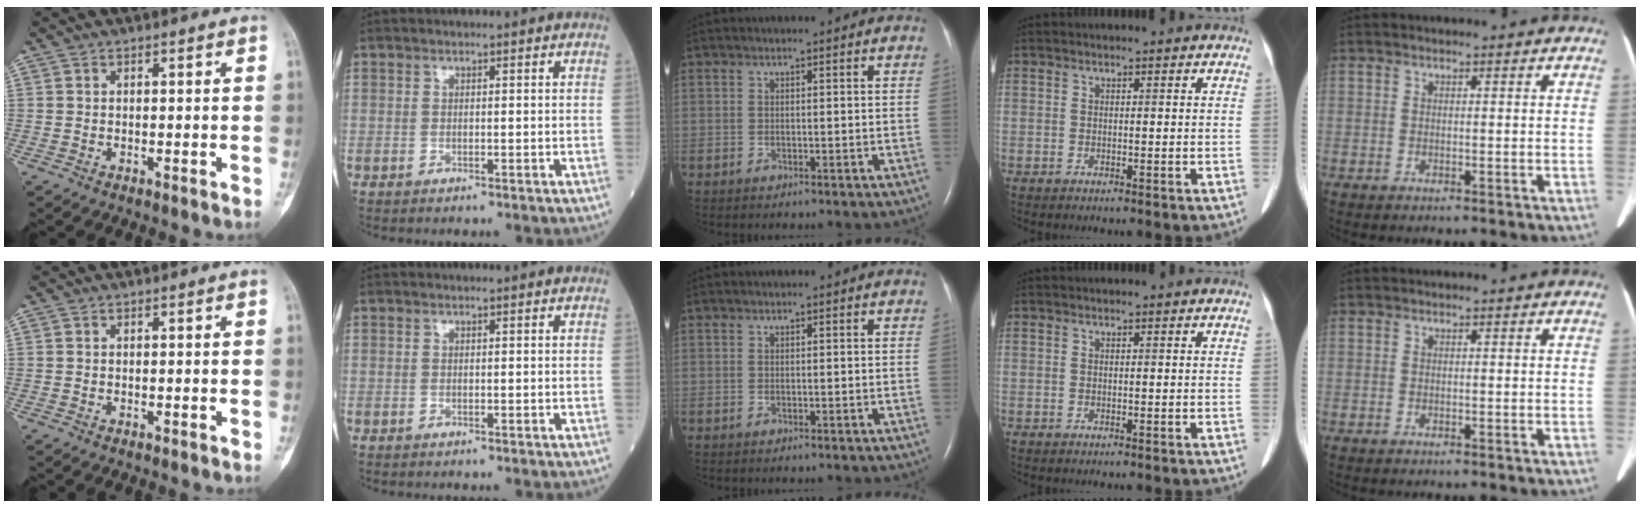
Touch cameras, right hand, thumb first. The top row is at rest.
{}